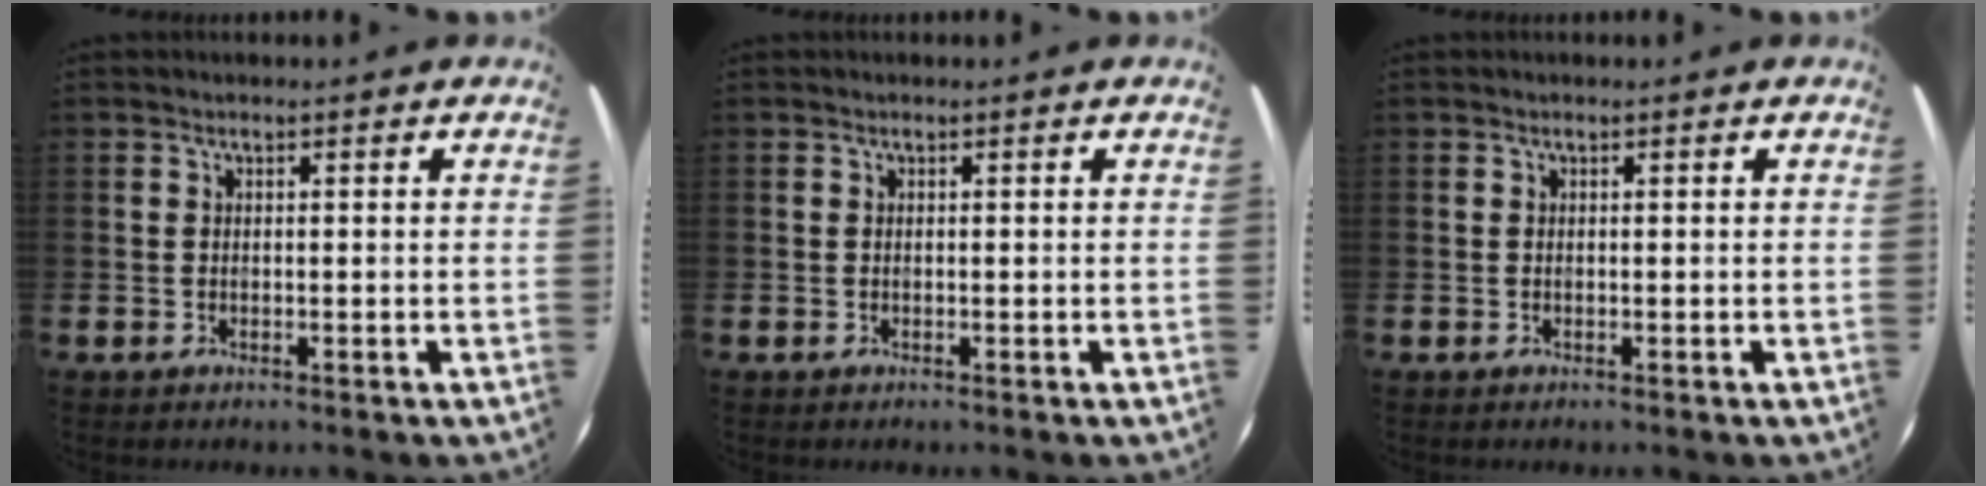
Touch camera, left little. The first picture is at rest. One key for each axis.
{"total": 0.0}
{"total": 0.0}